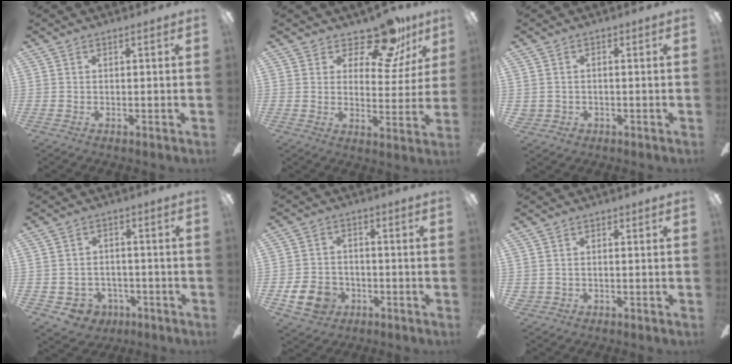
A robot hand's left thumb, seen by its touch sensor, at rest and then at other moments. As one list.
[{"total": 14.9, "force": [11.3, 6.3, 7.4], "torque": [-0.105, -0.073, 0.195]}, {"total": 2.3, "force": [0.2, 2.3, 0.3], "torque": [-0.008, 0.005, 0.003]}, {"total": 5.3, "force": [-1.6, 4.9, 0.9], "torque": [-0.048, 0.011, -0.030]}, {"total": 9.2, "force": [-3.7, 7.2, 4.3], "torque": [-0.098, 0.028, -0.068]}, {"total": 1.8, "force": [0.2, 1.7, 0.3], "torque": [-0.006, 0.003, 0.003]}]